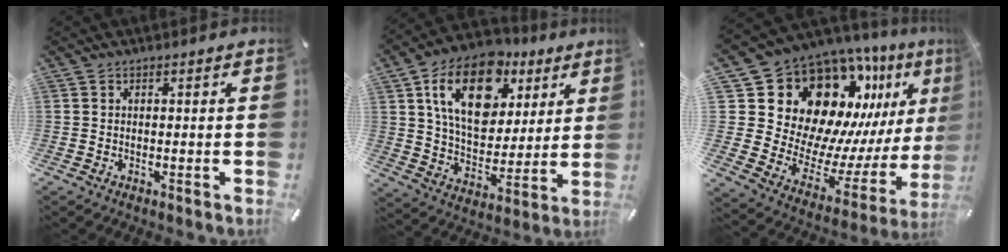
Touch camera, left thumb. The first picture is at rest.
{"total": 19.1, "force": [8.8, 12.7, 11.2], "torque": [-0.192, -0.027, 0.155]}
{"total": 21.8, "force": [14.2, 13.2, 9.9], "torque": [-0.158, -0.145, 0.276]}